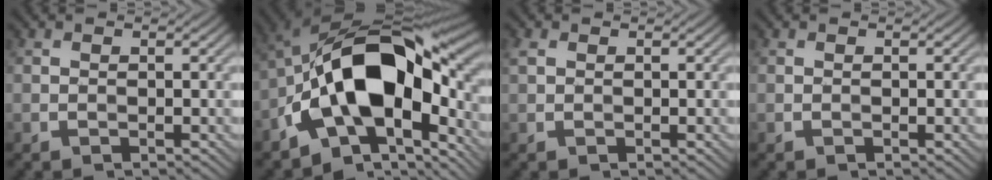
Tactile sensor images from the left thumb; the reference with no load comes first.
{"total": 17.8, "force": [-3.9, 10.1, 14.2], "torque": [-0.234, 0.006, -0.080]}
{"total": 1.2, "force": [0.5, 0.8, 0.7], "torque": [-0.020, 0.004, 0.010]}
{"total": 0.0}